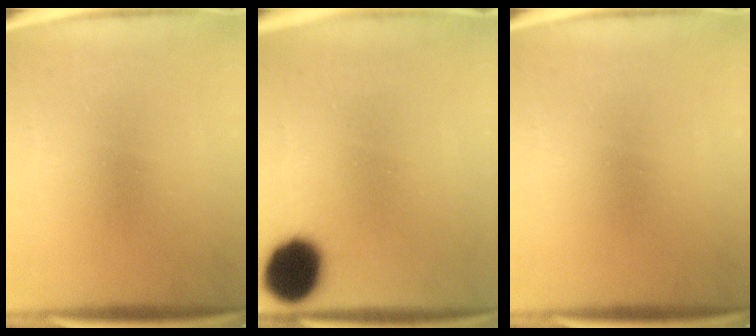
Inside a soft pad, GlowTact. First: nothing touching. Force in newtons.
{"total": 13.7}
{"total": 0.0}